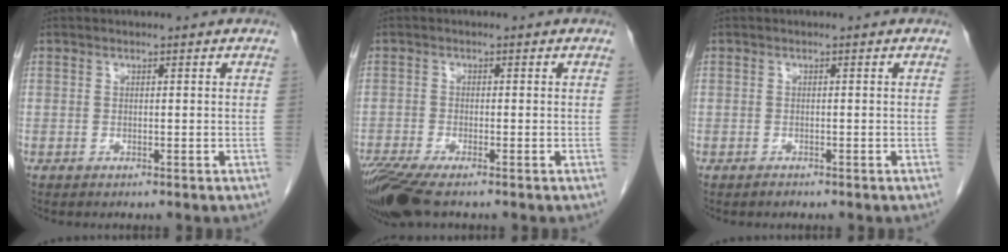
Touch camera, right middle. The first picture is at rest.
{"total": 7.0, "force": [-5.3, 0.9, 4.5], "torque": [-0.083, -0.019, -0.099]}
{"total": 0.5, "force": [-0.5, 0.2, 0.1], "torque": [-0.006, -0.001, -0.008]}